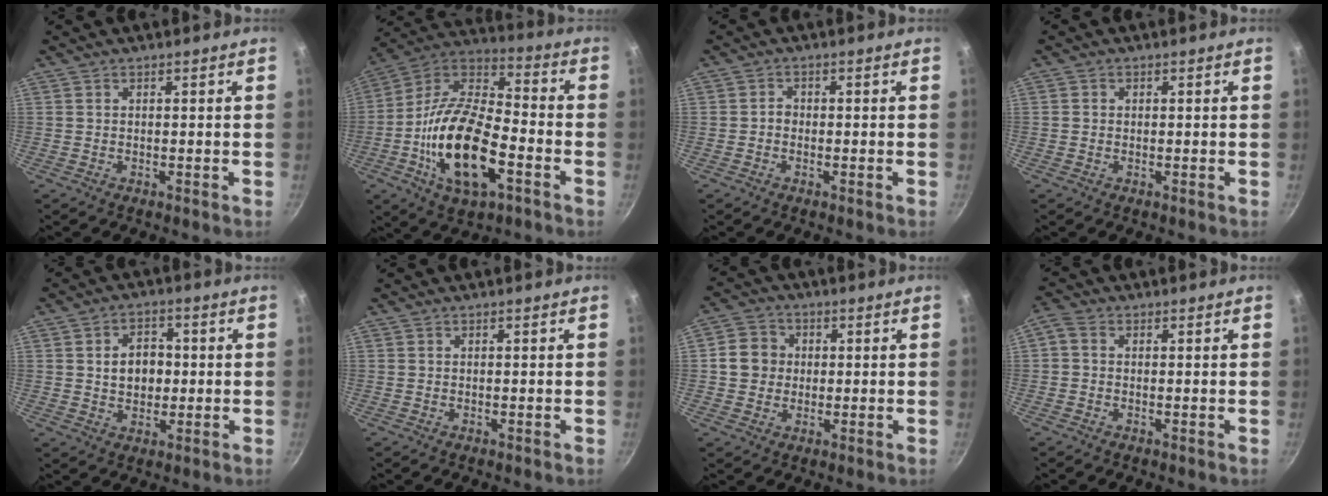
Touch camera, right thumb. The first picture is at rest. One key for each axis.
{"total": 21.6, "fx": -6.6, "fy": 10.1, "fz": 17.9, "tx": -0.331, "ty": 0.033, "tz": -0.137}
{"total": 1.4, "fx": -0.4, "fy": 1.2, "fz": 0.7, "tx": -0.008, "ty": 0.008, "tz": -0.008}
{"total": 0.8, "fx": 0.0, "fy": 0.8, "fz": 0.2, "tx": -0.001, "ty": 0.002, "tz": -0.002}
{"total": 7.4, "fx": 0.6, "fy": 5.6, "fz": 4.7, "tx": -0.050, "ty": 0.008, "tz": 0.008}
{"total": 0.0}
{"total": 6.6, "fx": 0.6, "fy": 6.0, "fz": 2.6, "tx": -0.018, "ty": 0.008, "tz": -0.003}
{"total": 2.5, "fx": 0.0, "fy": 2.0, "fz": 1.6, "tx": -0.038, "ty": 0.012, "tz": -0.011}